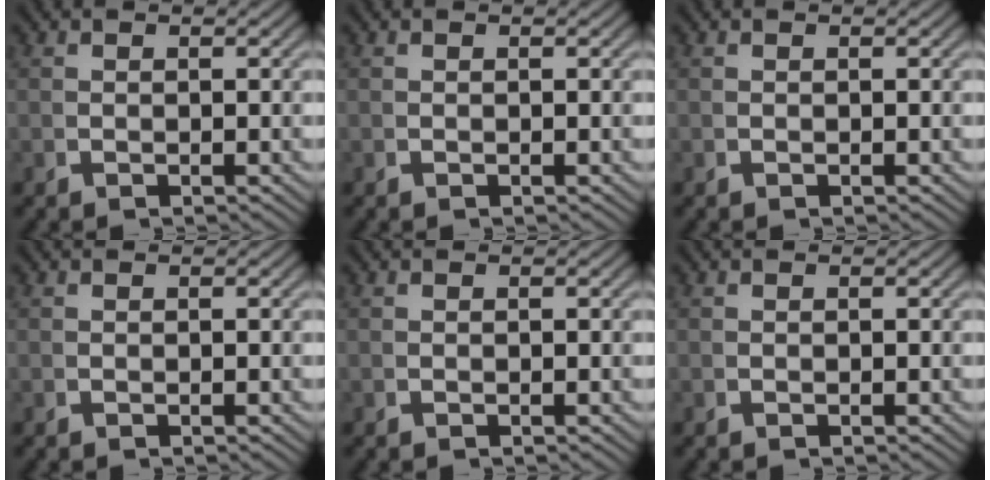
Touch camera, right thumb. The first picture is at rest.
{"total": 0.0}
{"total": 0.0}
{"total": 0.0}
{"total": 0.0}
{"total": 0.0}